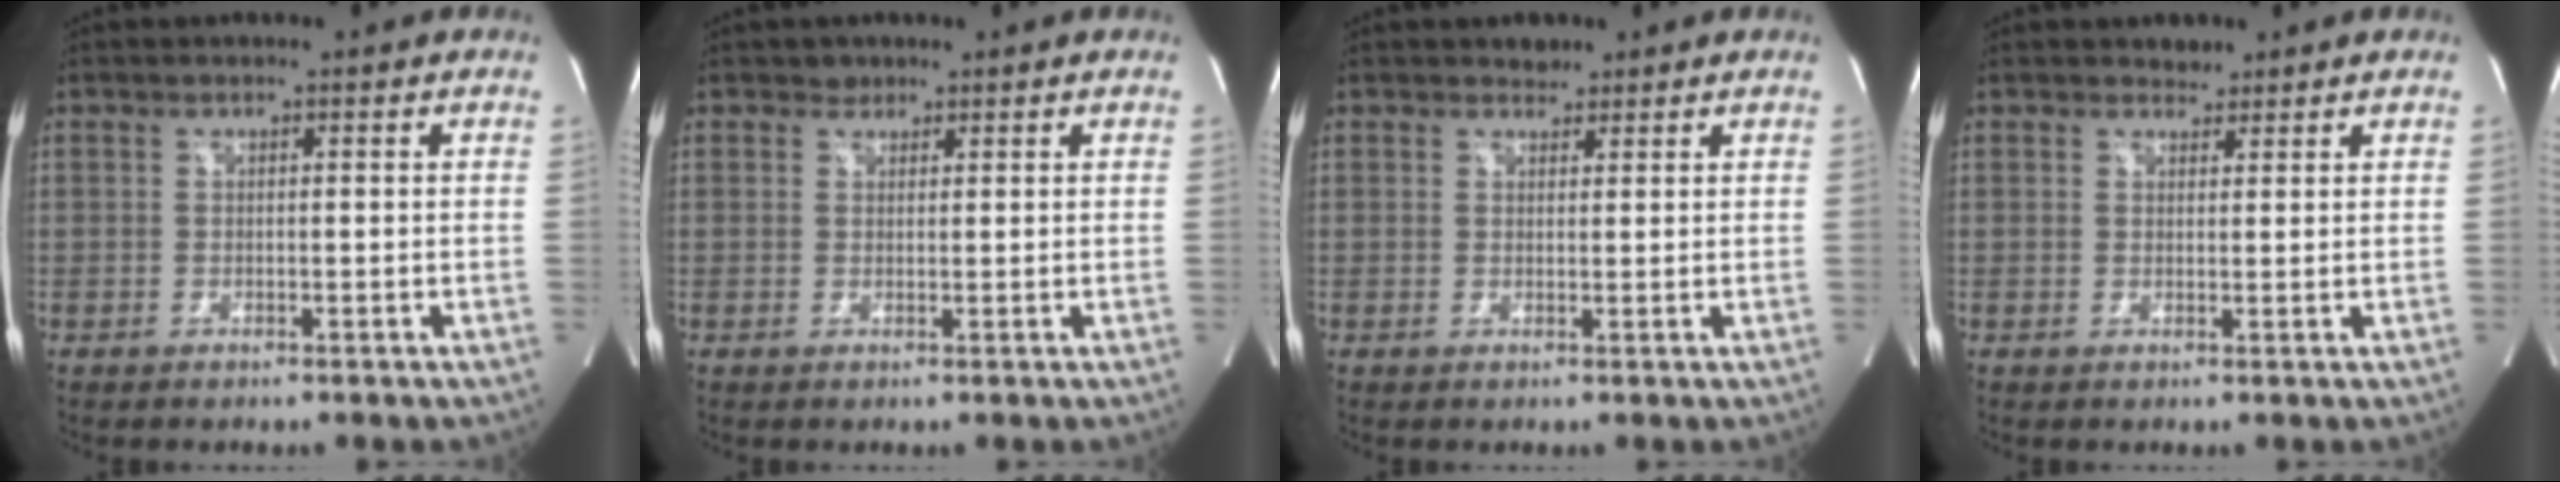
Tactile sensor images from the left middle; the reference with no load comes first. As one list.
[{"total": 1.2, "force": [0.9, 0.7, -0.1], "torque": [0.004, -0.003, 0.010]}, {"total": 1.6, "force": [1.4, 0.8, 0.1], "torque": [-0.004, -0.002, 0.019]}, {"total": 1.6, "force": [1.5, 0.8, 0.1], "torque": [-0.004, -0.002, 0.021]}]